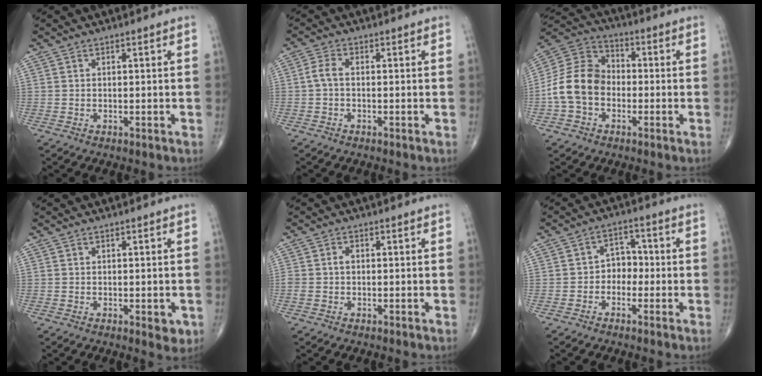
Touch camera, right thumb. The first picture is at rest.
{"total": 2.6, "force": [-0.4, 1.4, 2.2], "torque": [-0.048, 0.005, -0.014]}
{"total": 12.6, "force": [-2.4, 9.7, 7.6], "torque": [-0.136, 0.039, -0.057]}
{"total": 3.0, "force": [-0.8, 1.4, 2.6], "torque": [-0.018, -0.005, -0.007]}
{"total": 1.7, "force": [-0.1, 1.2, 1.2], "torque": [-0.026, 0.006, -0.003]}
{"total": 4.5, "force": [-1.3, 3.7, 2.3], "torque": [-0.005, 0.023, -0.034]}